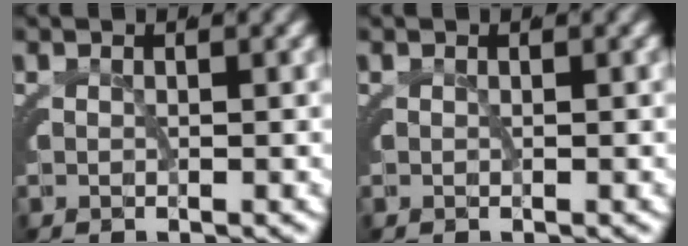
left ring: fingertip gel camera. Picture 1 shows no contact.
{"total": 0.0}